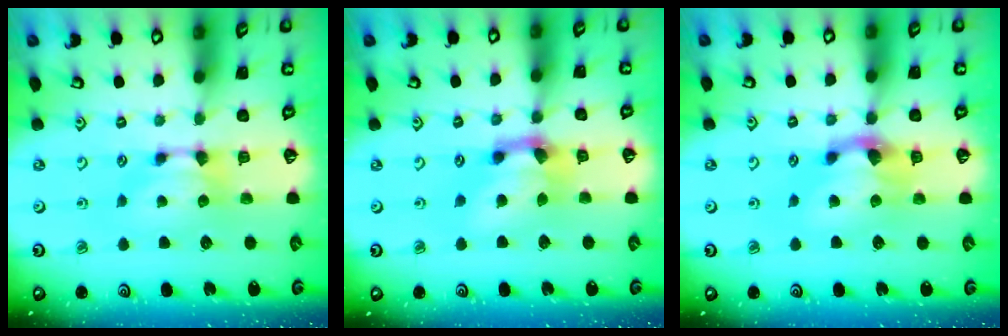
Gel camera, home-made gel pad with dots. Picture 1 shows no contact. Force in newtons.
{"total": 3.8, "press": 3.1, "slide": 2.1}
{"total": 2.9, "press": 2.2, "slide": 2.0}